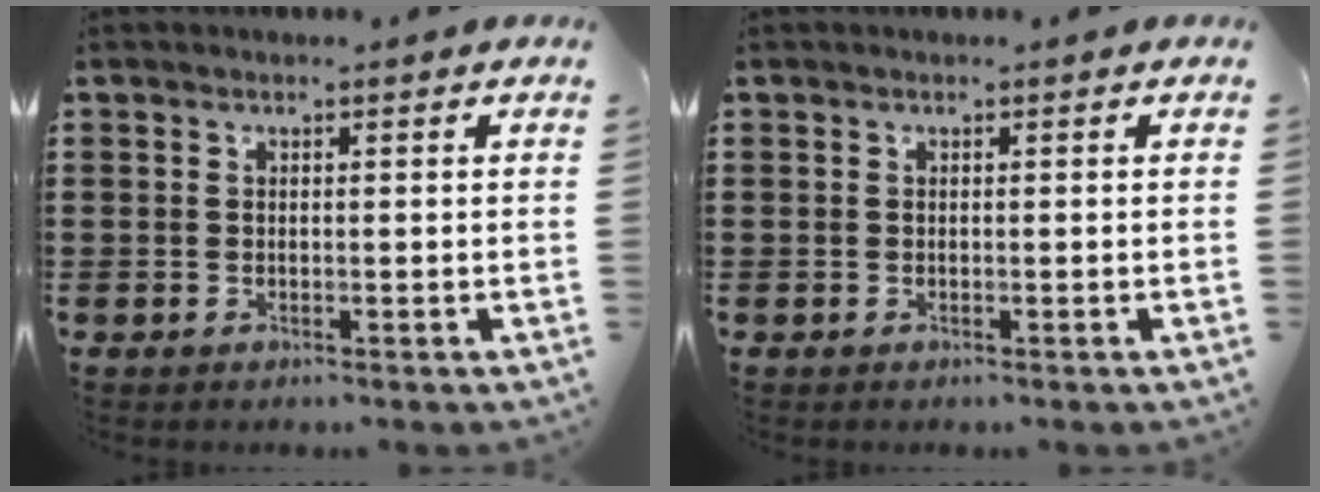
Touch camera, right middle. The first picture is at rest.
{"total": 0.0}